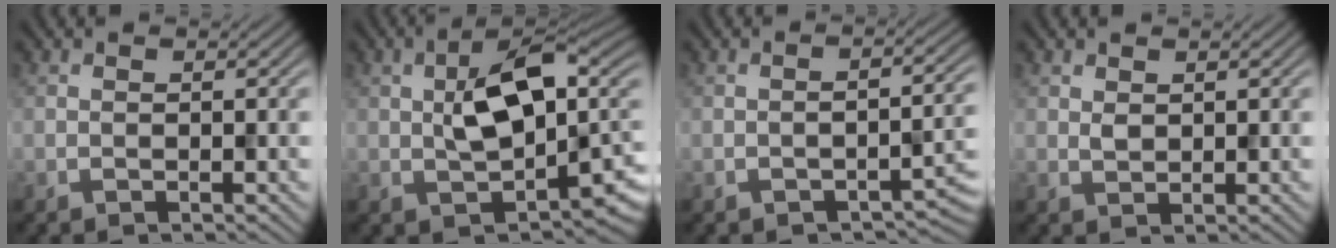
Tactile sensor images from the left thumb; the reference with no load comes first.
{"total": 10.1, "force": [1.4, 5.2, 8.5], "torque": [-0.145, 0.001, 0.030]}
{"total": 3.2, "force": [-2.0, 1.0, 2.3], "torque": [-0.032, 0.005, -0.027]}
{"total": 1.1, "force": [0.8, 0.6, 0.3], "torque": [-0.011, -0.001, 0.018]}